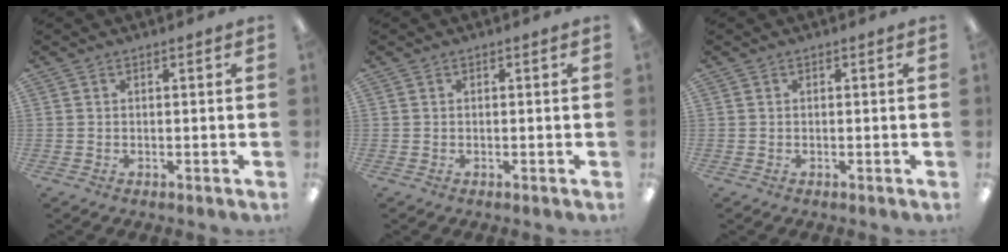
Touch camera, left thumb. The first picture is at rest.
{"total": 0.0}
{"total": 0.0}